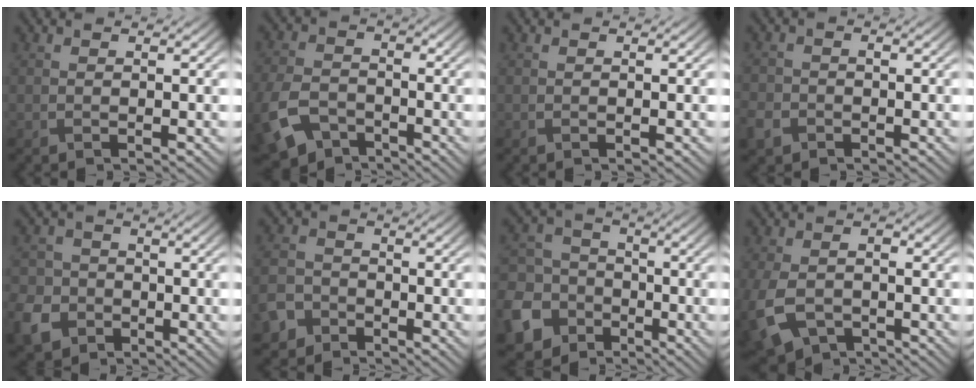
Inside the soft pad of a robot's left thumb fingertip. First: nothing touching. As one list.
[{"total": 9.4, "force": [-5.1, 6.1, 4.9], "torque": [-0.135, -0.028, -0.107]}, {"total": 0.0}, {"total": 3.2, "force": [-1.9, 2.4, 1.0], "torque": [-0.035, -0.007, -0.046]}, {"total": 6.7, "force": [-3.3, 5.3, 2.5], "torque": [-0.080, -0.015, -0.072]}, {"total": 5.2, "force": [-3.3, 3.6, 1.7], "torque": [-0.054, -0.007, -0.075]}, {"total": 12.5, "force": [-6.0, 10.0, 4.4], "torque": [-0.151, -0.045, -0.127]}, {"total": 9.0, "force": [-3.4, 6.2, 5.6], "torque": [-0.152, -0.035, -0.054]}]